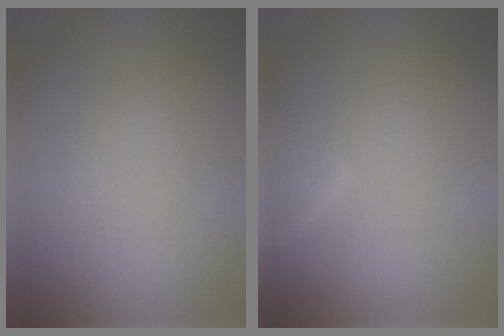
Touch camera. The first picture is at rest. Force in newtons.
{"total": 2.1, "press": 2.1, "slide": 0.2}